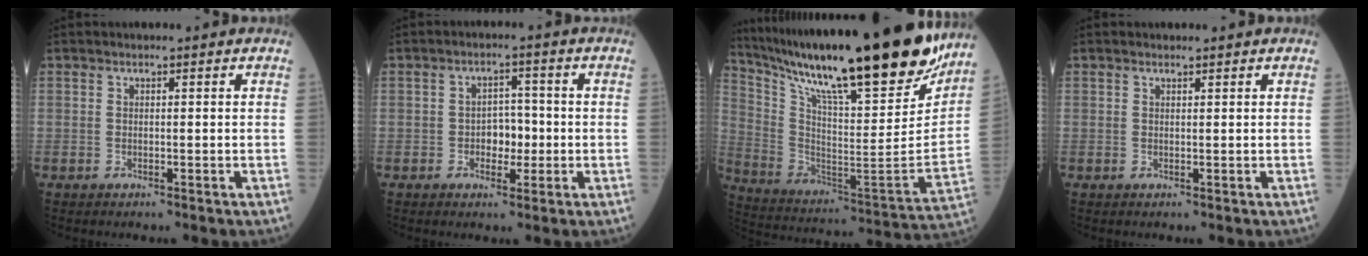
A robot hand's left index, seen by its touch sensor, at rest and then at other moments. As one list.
[{"total": 3.9, "force": [-0.8, 2.5, 2.8], "torque": [-0.041, 0.010, -0.012]}, {"total": 31.4, "force": [25.2, 2.5, 18.5], "torque": [-0.327, -0.064, 0.387]}, {"total": 0.5, "force": [0.5, 0.1, 0.1], "torque": [-0.010, 0.001, 0.009]}]